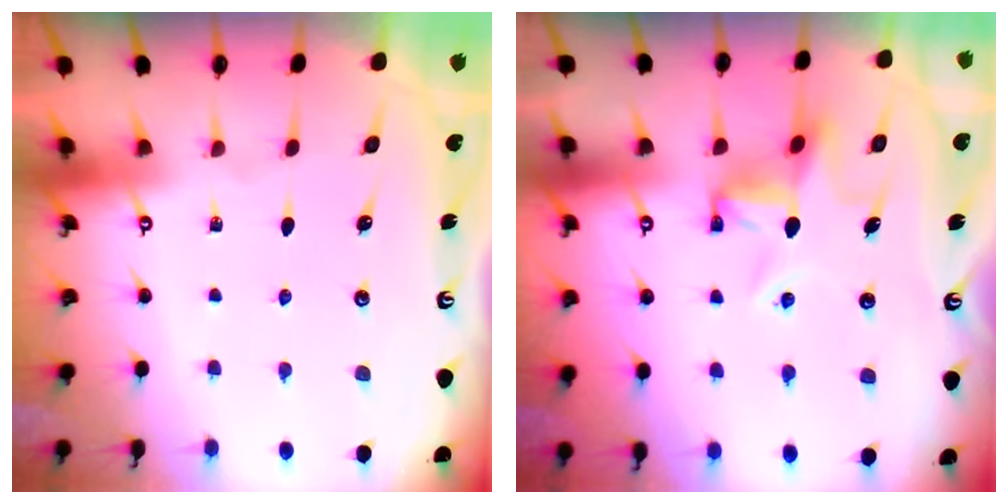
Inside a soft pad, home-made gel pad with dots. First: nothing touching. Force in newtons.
{"total": 10.4, "press": 10.4, "slide": 0.3}